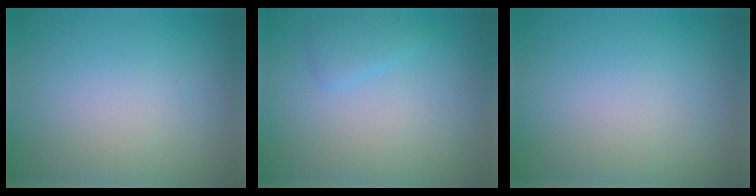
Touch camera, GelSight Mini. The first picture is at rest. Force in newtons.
{"total": 1.4, "press": 1.4, "slide": 0.1}
{"total": 0.0}